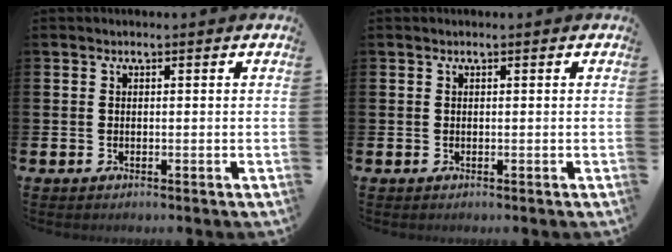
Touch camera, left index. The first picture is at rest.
{"total": 0.0}